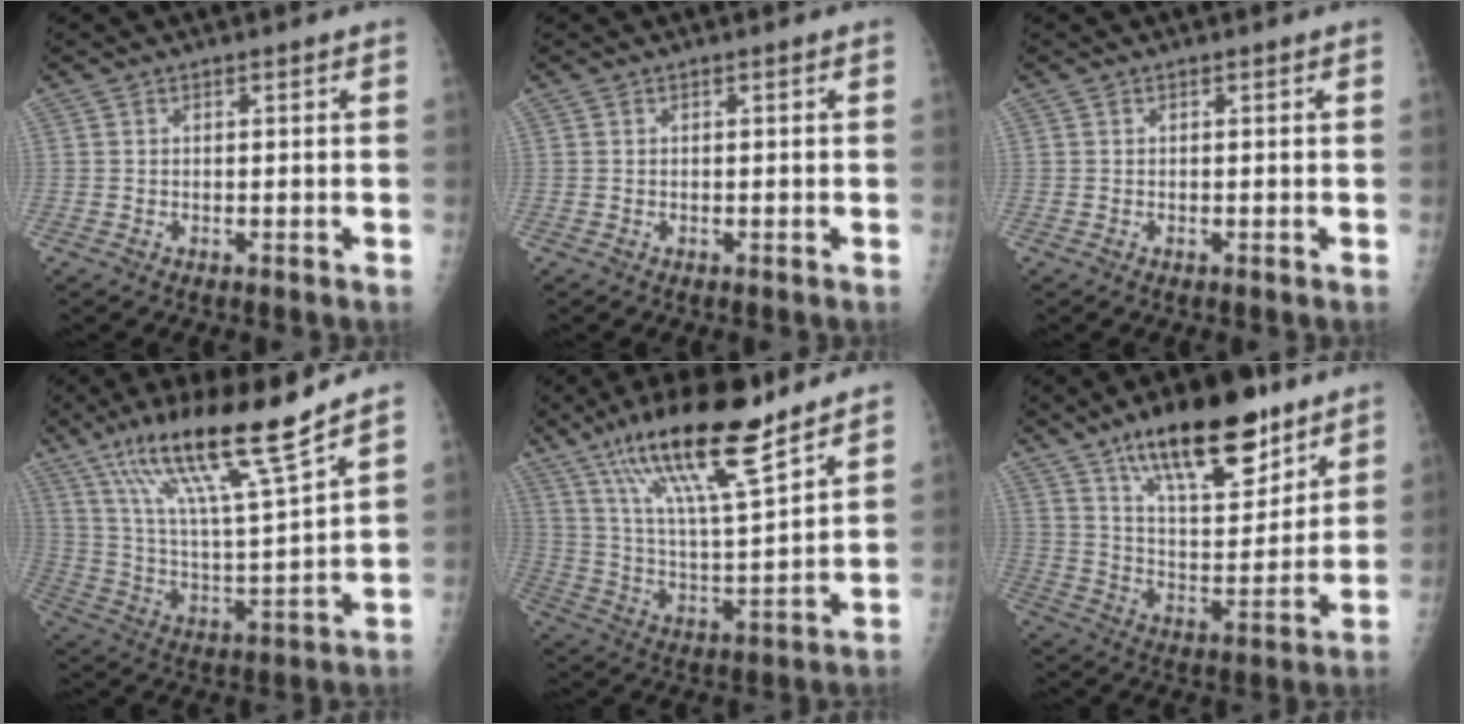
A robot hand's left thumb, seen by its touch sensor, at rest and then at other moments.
{"total": 0.0}
{"total": 0.0}
{"total": 18.9, "force": [13.1, 1.5, 13.5], "torque": [-0.225, -0.065, 0.237]}
{"total": 19.7, "force": [13.7, 3.7, 13.8], "torque": [-0.230, -0.060, 0.247]}
{"total": 20.9, "force": [13.6, 7.9, 13.7], "torque": [-0.178, -0.070, 0.229]}